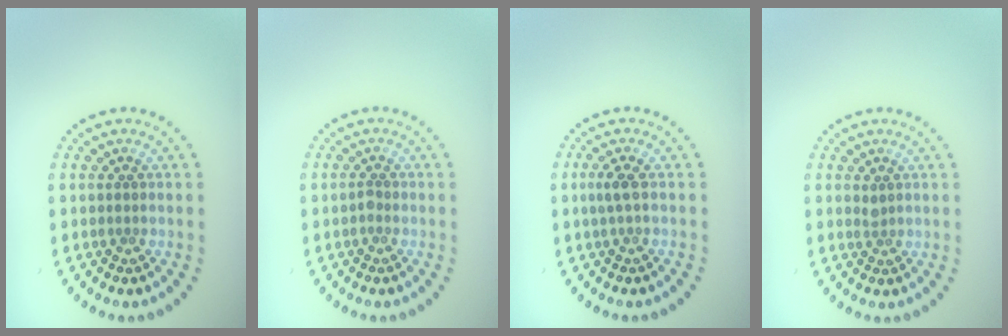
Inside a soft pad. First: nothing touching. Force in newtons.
{"total": 0.6, "press": 0.4, "slide": 0.4}
{"total": 1.1, "press": 1.0, "slide": 0.5}
{"total": 0.6, "press": 0.5, "slide": 0.3}